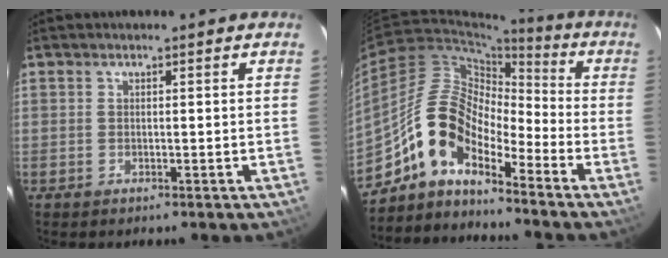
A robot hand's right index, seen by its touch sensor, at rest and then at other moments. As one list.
[{"total": 11.3, "force": [-8.2, 4.5, 6.4], "torque": [-0.109, 0.024, -0.172]}]